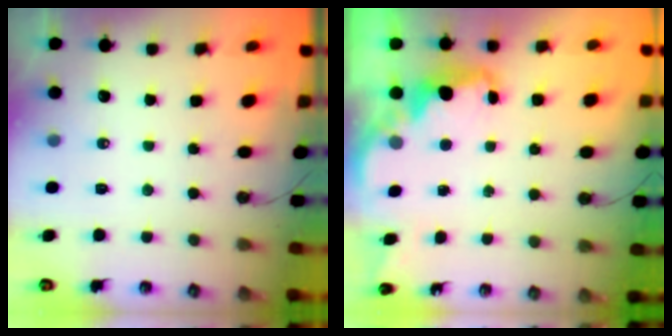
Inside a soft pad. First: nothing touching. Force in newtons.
{"total": 2.1, "press": 2.0, "slide": 0.6}